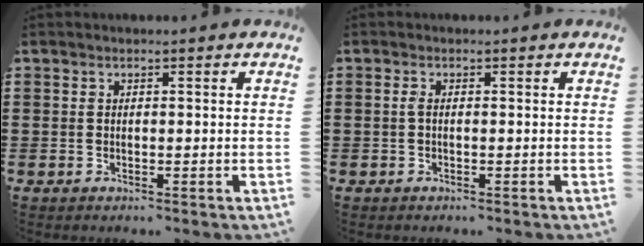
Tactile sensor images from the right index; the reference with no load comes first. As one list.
[{"total": 1.0, "force": [-0.2, 0.2, 1.0], "torque": [-0.020, -0.001, -0.004]}]